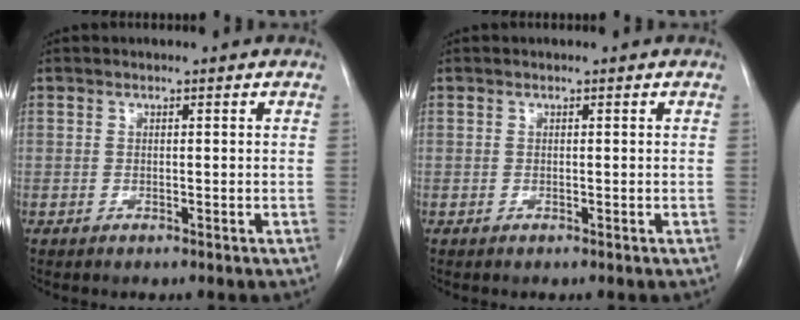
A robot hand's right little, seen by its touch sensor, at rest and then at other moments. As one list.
[{"total": 0.0}]